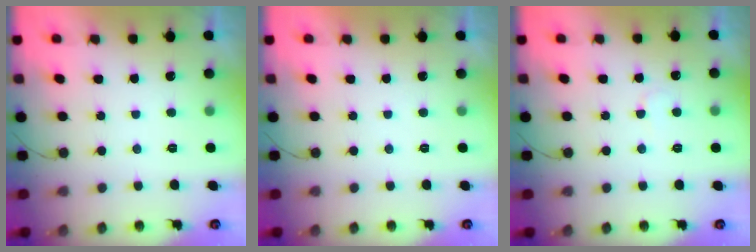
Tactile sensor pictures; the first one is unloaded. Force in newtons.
{"total": 2.0, "press": 2.0, "slide": 0.1}
{"total": 2.7, "press": 2.7, "slide": 0.2}